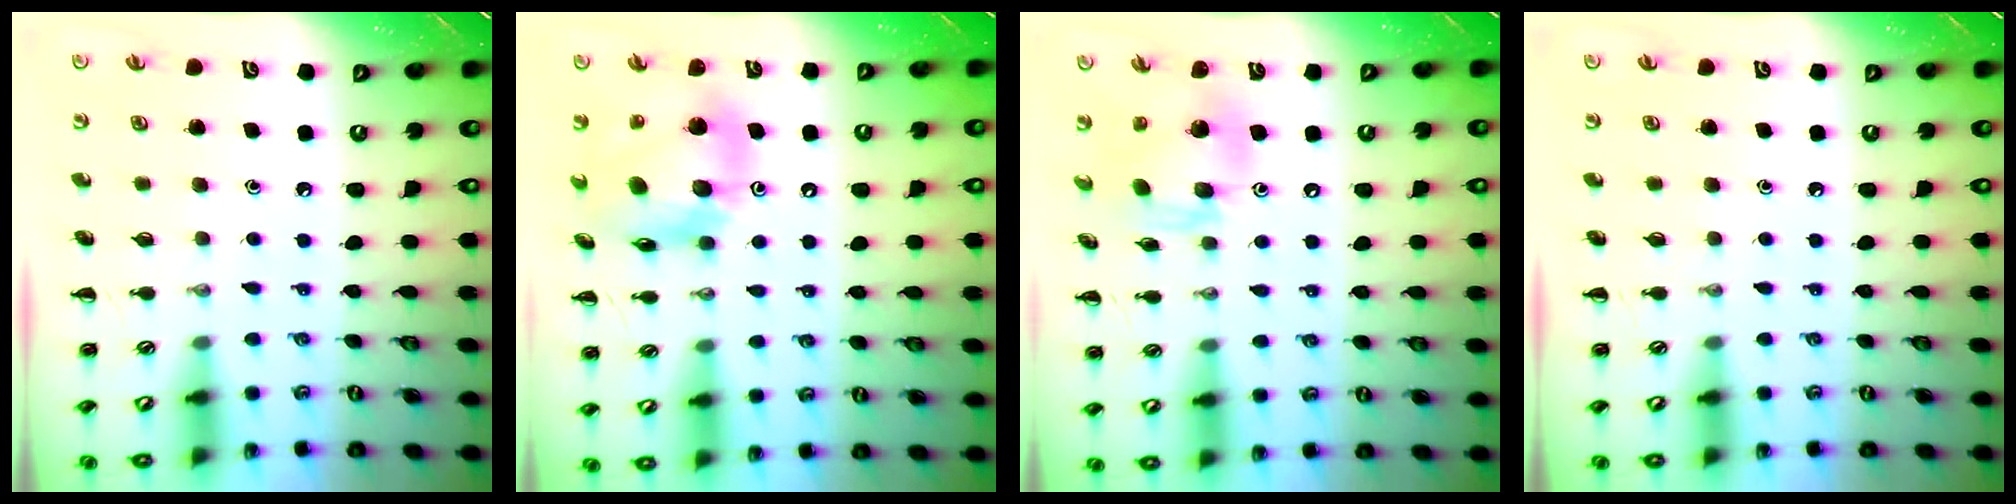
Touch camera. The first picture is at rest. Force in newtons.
{"total": 14.8, "press": 14.1, "slide": 4.3}
{"total": 13.1, "press": 12.6, "slide": 3.6}
{"total": 0.0}